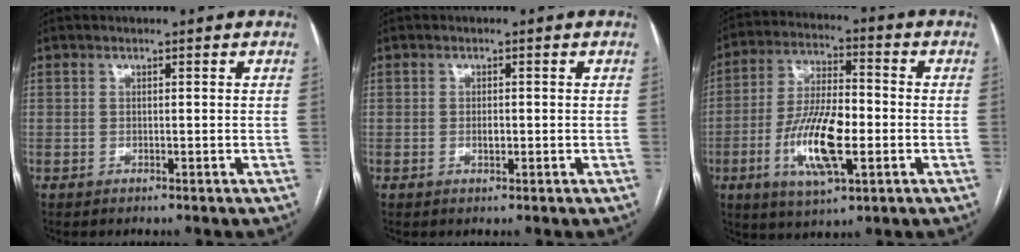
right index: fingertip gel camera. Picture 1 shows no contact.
{"total": 1.3, "force": [-0.3, 0.6, 1.1], "torque": [-0.021, 0.001, -0.003]}
{"total": 13.3, "force": [-3.6, 3.9, 12.2], "torque": [-0.243, -0.002, -0.063]}